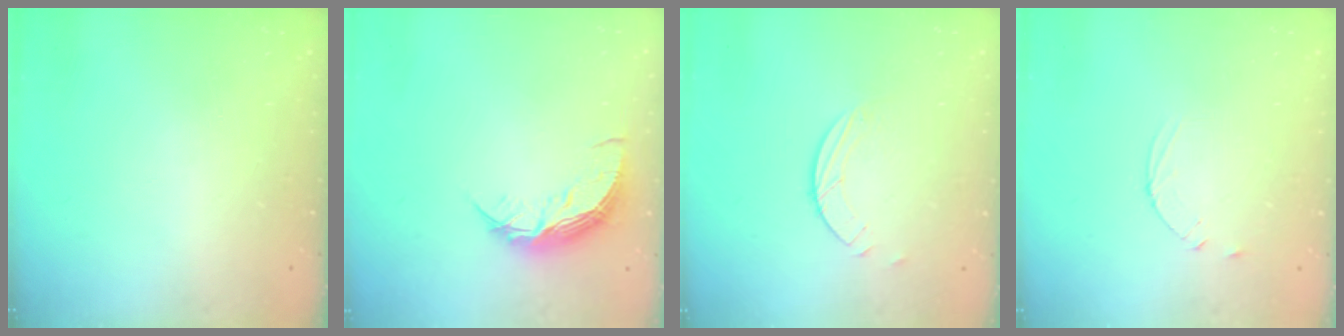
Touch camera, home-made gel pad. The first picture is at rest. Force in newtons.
{"total": 8.7, "press": 8.7, "slide": 0.4}
{"total": 1.7, "press": 1.7, "slide": 0.2}
{"total": 3.6, "press": 3.5, "slide": 0.4}